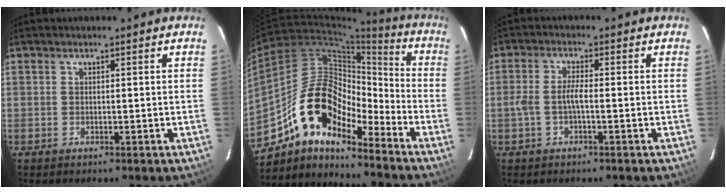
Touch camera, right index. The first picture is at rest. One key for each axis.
{"total": 16.0, "fx": -12.2, "fy": 6.2, "fz": 8.4, "tx": -0.144, "ty": 0.017, "tz": -0.231}
{"total": 3.2, "fx": -1.0, "fy": 0.5, "fz": 3.0, "tx": -0.066, "ty": 0.005, "tz": -0.017}